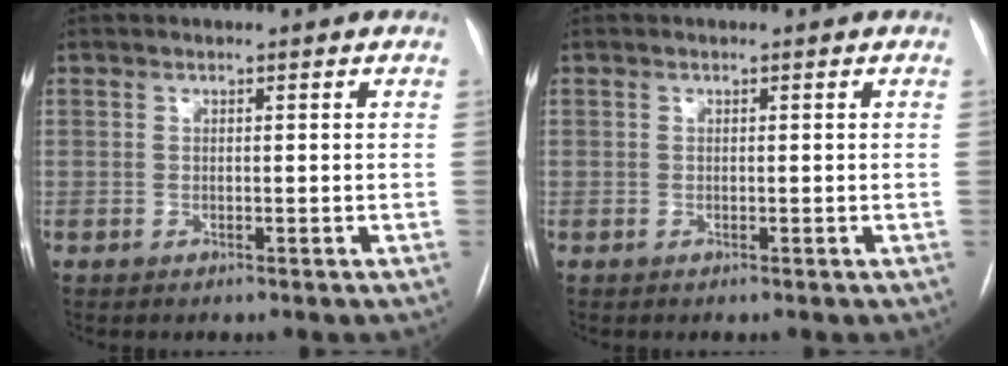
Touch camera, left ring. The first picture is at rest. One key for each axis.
{"total": 0.0}